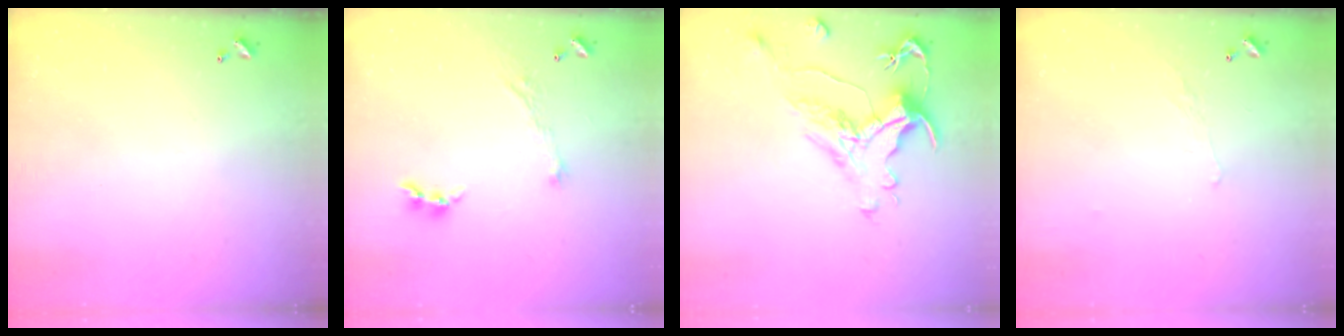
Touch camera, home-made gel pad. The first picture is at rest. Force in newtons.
{"total": 2.9, "press": 2.8, "slide": 0.4}
{"total": 1.4, "press": 0.2, "slide": 1.4}
{"total": 0.6, "press": 0.2, "slide": 0.6}